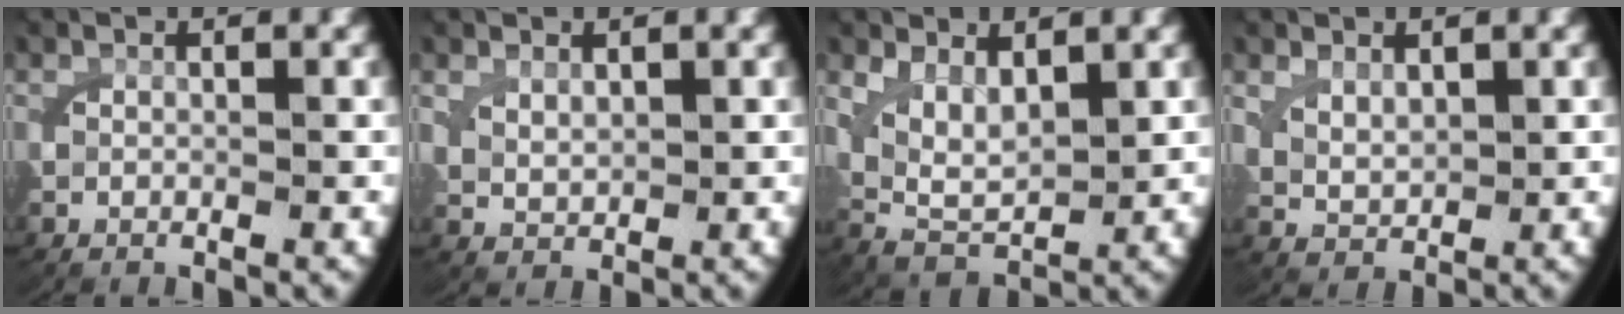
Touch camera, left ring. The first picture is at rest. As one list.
[{"total": 1.3, "force": [0.9, 0.5, 0.9], "torque": [-0.020, -0.007, 0.029]}, {"total": 5.5, "force": [1.2, 4.0, 3.6], "torque": [-0.091, -0.027, 0.030]}, {"total": 2.0, "force": [1.0, 1.2, 1.3], "torque": [-0.036, -0.011, 0.031]}]